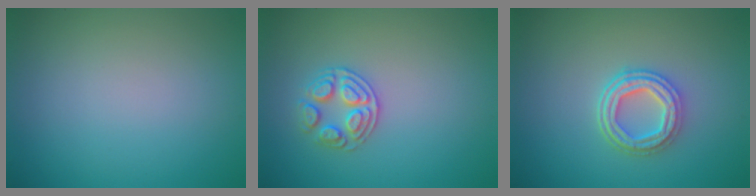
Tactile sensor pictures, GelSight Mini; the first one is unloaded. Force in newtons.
{"total": 2.6, "press": 2.5, "slide": 0.8}
{"total": 4.0, "press": 3.2, "slide": 2.3}